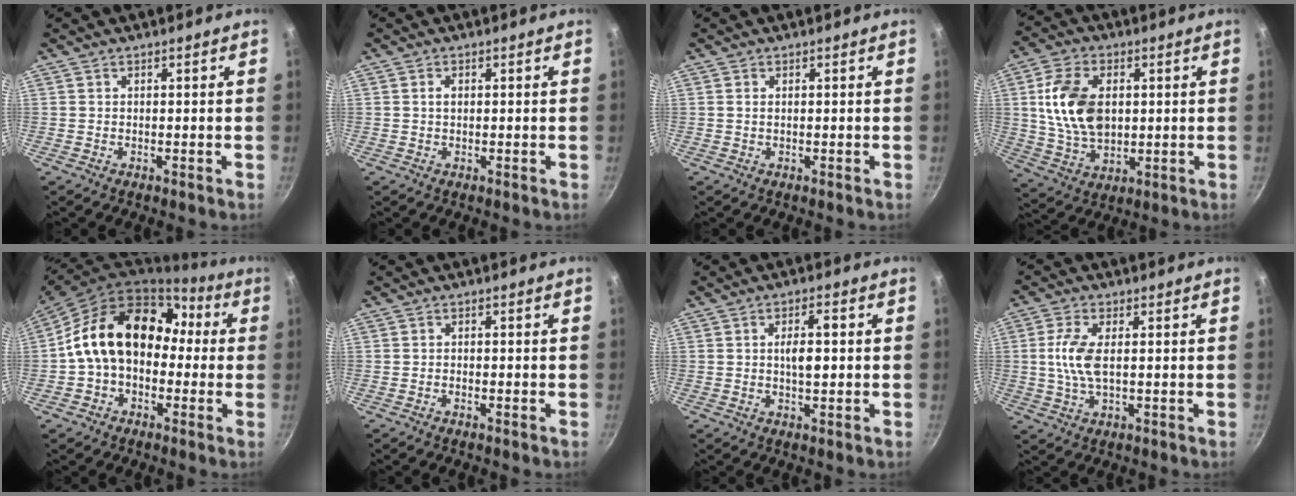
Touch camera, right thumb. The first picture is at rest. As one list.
[{"total": 1.3, "force": [0.3, 0.9, 1.0], "torque": [-0.016, 0.004, 0.004]}, {"total": 0.7, "force": [0.2, 0.4, 0.5], "torque": [-0.010, 0.001, 0.003]}, {"total": 14.1, "force": [2.0, 9.1, 10.5], "torque": [-0.180, -0.007, 0.043]}, {"total": 18.3, "force": [0.5, 13.3, 12.5], "torque": [-0.175, 0.062, -0.004]}, {"total": 0.8, "force": [-0.6, 0.1, 0.4], "torque": [-0.013, 0.006, -0.012]}, {"total": 4.5, "force": [0.1, 1.6, 4.2], "torque": [-0.064, 0.006, -0.001]}, {"total": 6.8, "force": [0.5, 2.9, 6.1], "torque": [-0.137, 0.003, 0.008]}]